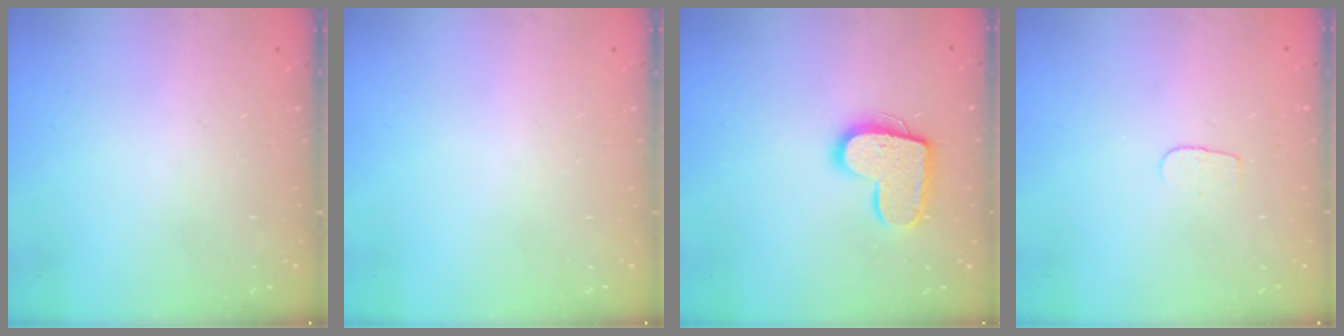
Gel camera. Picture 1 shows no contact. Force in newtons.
{"total": 0.0}
{"total": 14.5, "press": 14.5, "slide": 0.9}
{"total": 3.1, "press": 3.1, "slide": 0.2}